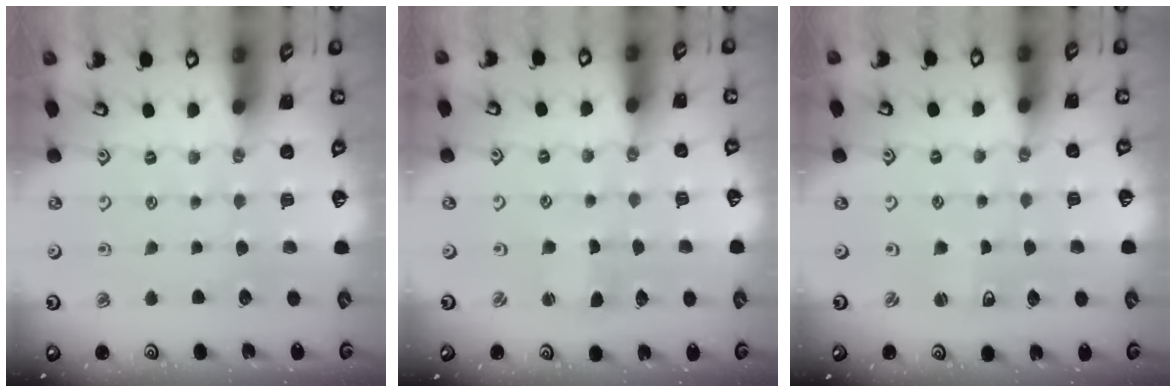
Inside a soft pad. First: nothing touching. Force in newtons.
{"total": 1.1, "press": 1.0, "slide": 0.2}
{"total": 2.1, "press": 2.0, "slide": 0.4}